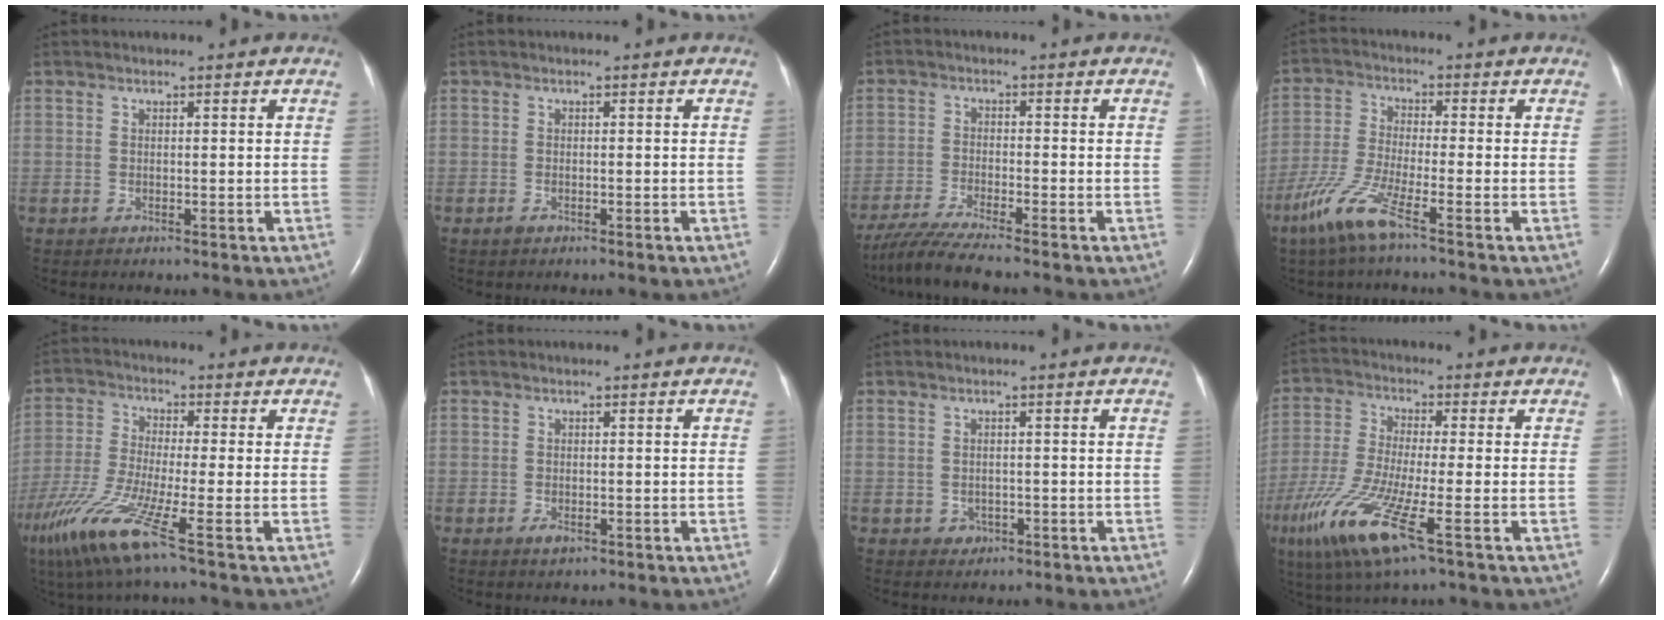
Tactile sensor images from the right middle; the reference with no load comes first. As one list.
[{"total": 0.9, "force": [-0.7, 0.1, 0.6], "torque": [-0.014, -0.001, -0.010]}, {"total": 6.8, "force": [-5.9, -1.0, 3.3], "torque": [-0.063, -0.031, -0.110]}, {"total": 7.6, "force": [-4.8, 0.0, 5.9], "torque": [-0.134, -0.019, -0.104]}, {"total": 11.0, "force": [-6.3, -0.7, 8.9], "torque": [-0.193, -0.041, -0.128]}, {"total": 1.2, "force": [-0.6, 0.6, 0.9], "torque": [-0.020, -0.003, -0.006]}, {"total": 1.4, "force": [-0.6, 1.3, 0.2], "torque": [0.000, 0.006, -0.004]}, {"total": 13.3, "force": [-6.1, 1.3, 11.7], "torque": [-0.255, -0.033, -0.115]}]